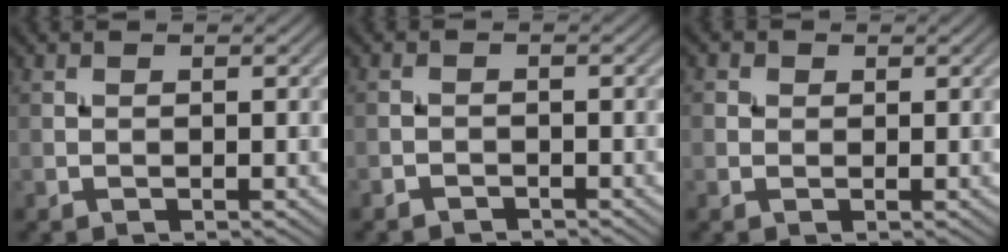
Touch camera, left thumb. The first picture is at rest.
{"total": 1.3, "force": [-1.2, 0.6, 0.2], "torque": [-0.002, -0.002, -0.026]}
{"total": 1.4, "force": [0.4, 1.3, 0.4], "torque": [-0.006, -0.001, 0.000]}